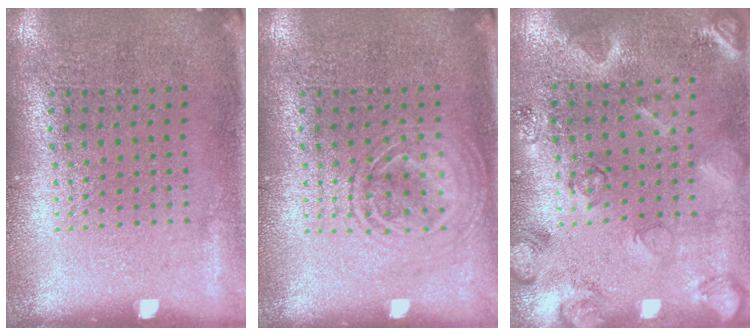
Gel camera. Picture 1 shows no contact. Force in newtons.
{"total": 1.2, "press": 1.2, "slide": 0.1}
{"total": 2.3, "press": 2.2, "slide": 0.4}